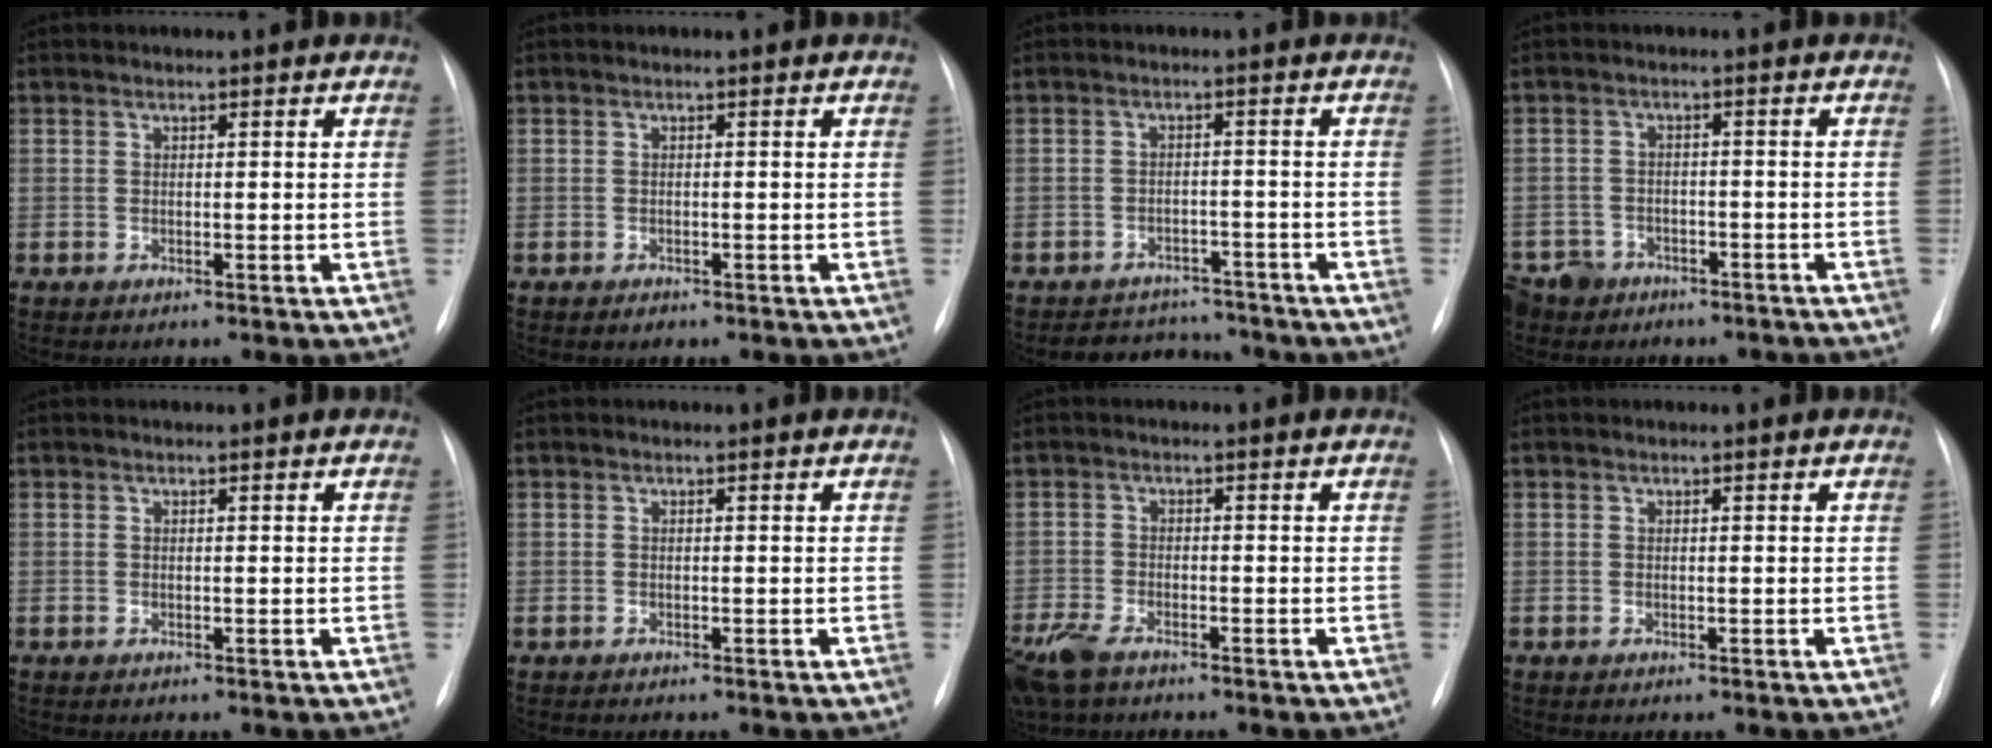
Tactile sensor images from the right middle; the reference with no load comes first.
{"total": 0.8, "force": [-0.5, 0.4, 0.3], "torque": [-0.007, 0.000, -0.004]}
{"total": 7.1, "force": [-6.5, 2.8, 0.2], "torque": [0.007, 0.015, -0.086]}
{"total": 10.1, "force": [-7.3, 6.7, 2.2], "torque": [-0.063, 0.008, -0.102]}
{"total": 0.0}
{"total": 0.0}
{"total": 8.3, "force": [-6.0, 3.2, 4.7], "torque": [-0.107, -0.018, -0.111]}
{"total": 0.0}